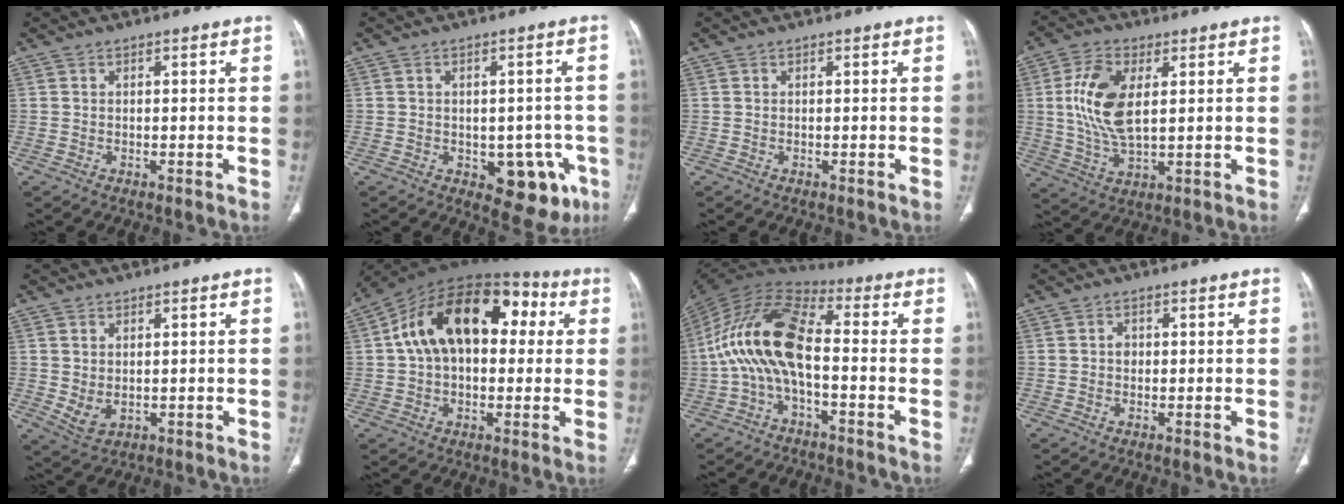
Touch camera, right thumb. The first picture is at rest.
{"total": 10.6, "force": [-3.8, 6.3, 7.6], "torque": [-0.051, 0.011, -0.036]}
{"total": 0.0}
{"total": 11.7, "force": [2.3, 5.7, 9.9], "torque": [-0.205, -0.008, 0.048]}
{"total": 3.6, "force": [0.4, 2.5, 2.6], "torque": [-0.047, -0.007, 0.022]}
{"total": 21.6, "force": [4.4, 13.2, 16.5], "torque": [-0.247, 0.047, 0.060]}
{"total": 15.3, "force": [-2.1, 7.1, 13.3], "torque": [-0.260, 0.052, -0.052]}
{"total": 1.4, "force": [0.2, 1.1, 0.8], "torque": [-0.008, 0.003, 0.002]}